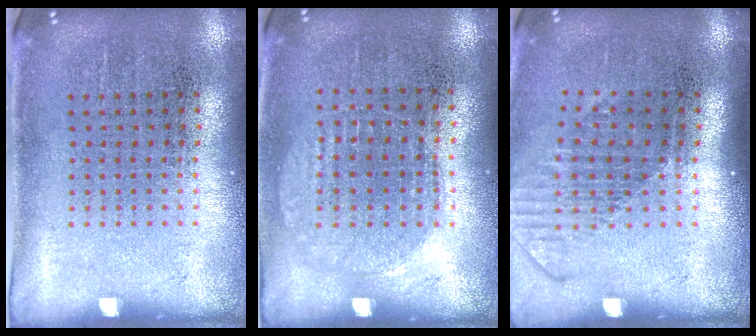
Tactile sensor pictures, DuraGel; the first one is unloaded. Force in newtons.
{"total": 0.9, "press": 0.9, "slide": 0.3}
{"total": 1.6, "press": 1.2, "slide": 1.0}